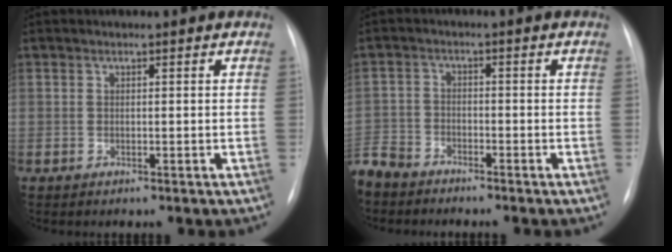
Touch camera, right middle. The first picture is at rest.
{"total": 6.5, "force": [-5.9, 2.6, 1.1], "torque": [-0.021, -0.013, -0.116]}